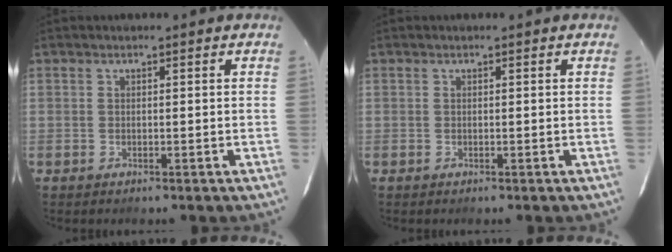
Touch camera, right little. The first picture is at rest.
{"total": 0.0}